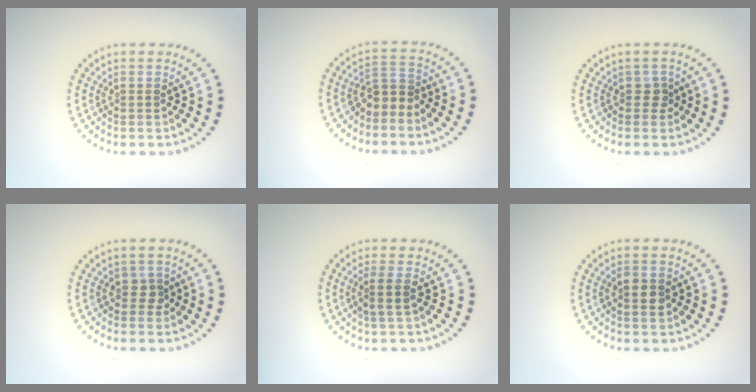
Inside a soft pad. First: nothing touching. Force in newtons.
{"total": 2.0, "press": 1.5, "slide": 1.4}
{"total": 1.2, "press": 1.0, "slide": 0.6}
{"total": 1.1, "press": 1.0, "slide": 0.5}
{"total": 1.7, "press": 1.4, "slide": 0.9}
{"total": 1.6, "press": 1.6, "slide": 0.1}